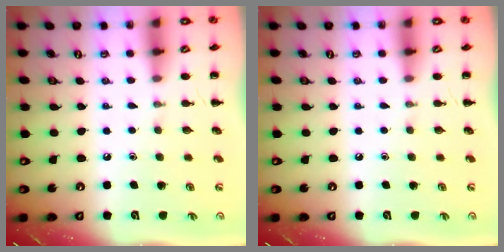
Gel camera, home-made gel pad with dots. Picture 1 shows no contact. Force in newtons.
{"total": 0.0}